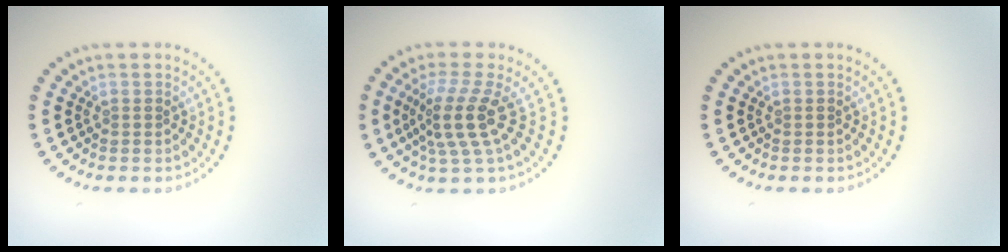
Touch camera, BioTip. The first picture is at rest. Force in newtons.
{"total": 4.0, "press": 2.9, "slide": 2.8}
{"total": 0.0}